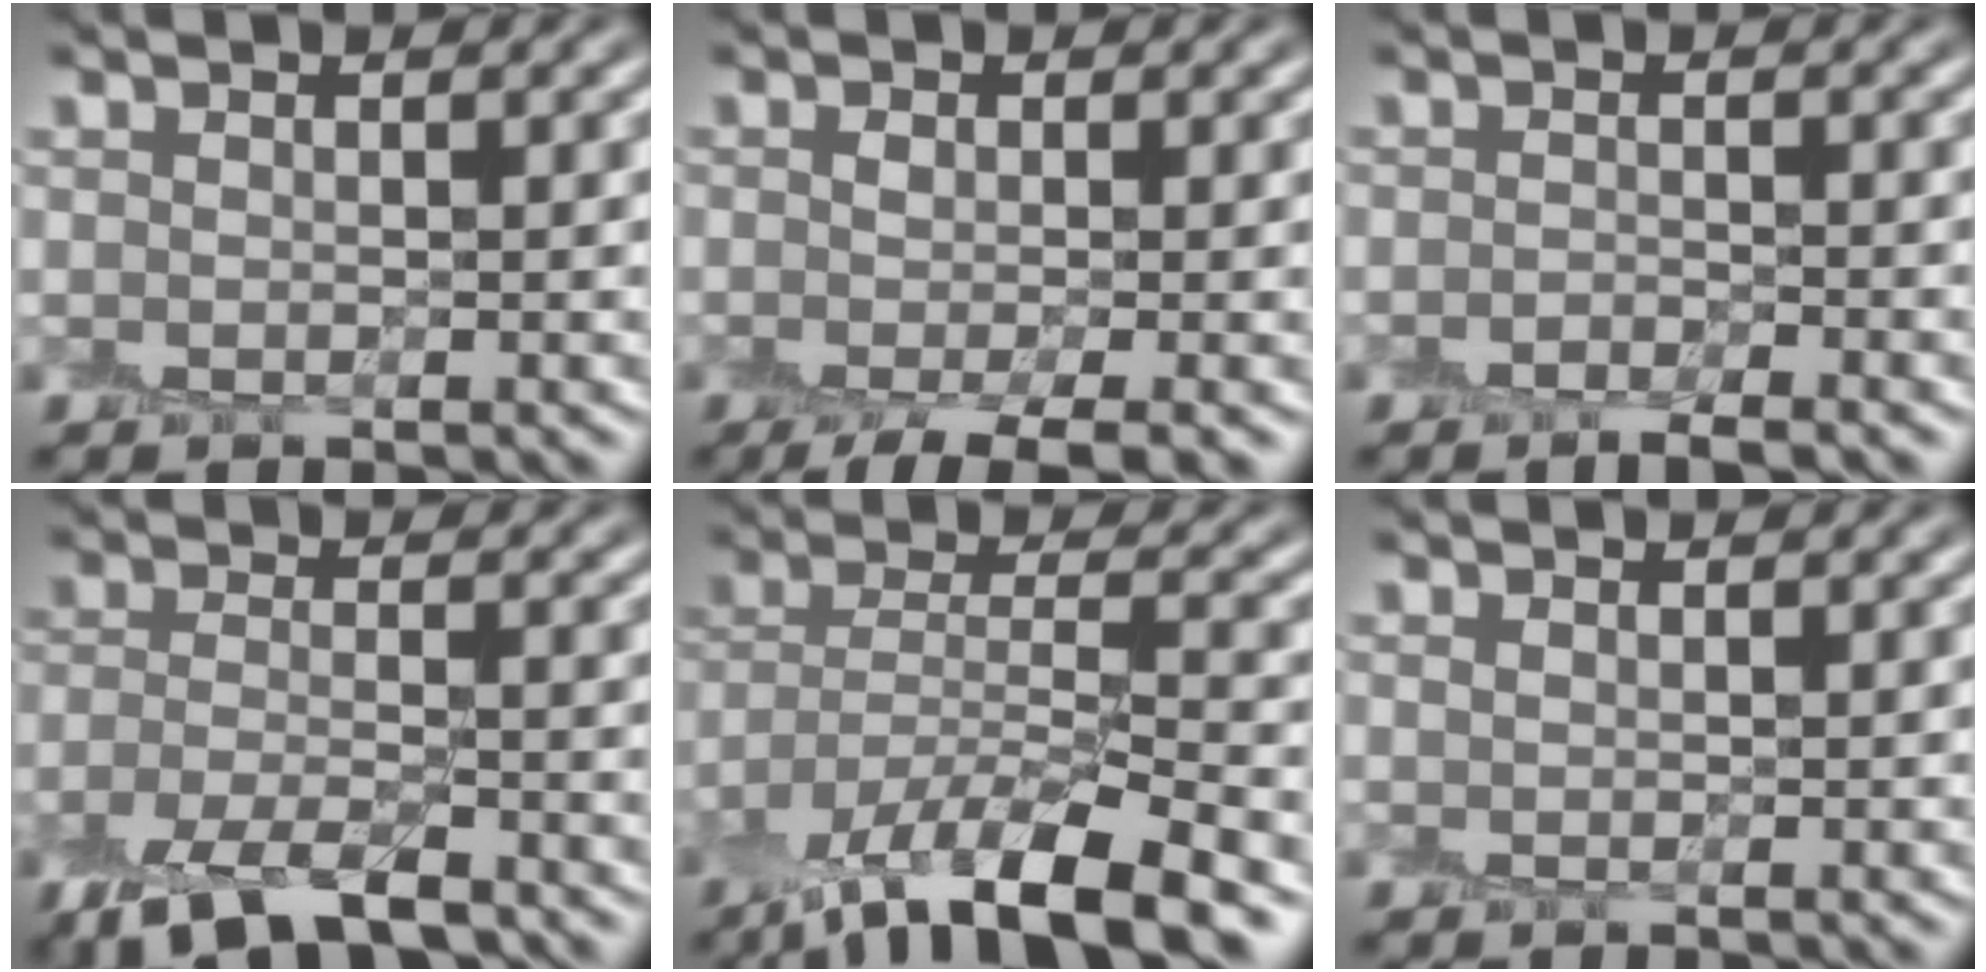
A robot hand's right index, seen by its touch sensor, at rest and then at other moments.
{"total": 4.1, "force": [-2.1, 1.1, 3.3], "torque": [-0.056, -0.005, -0.044]}
{"total": 1.9, "force": [-1.6, 0.3, 1.0], "torque": [-0.017, -0.005, -0.031]}
{"total": 6.4, "force": [-4.5, 2.4, 3.9], "torque": [-0.081, -0.013, -0.089]}
{"total": 10.5, "force": [-7.2, 3.0, 7.1], "torque": [-0.122, -0.005, -0.137]}
{"total": 0.5, "force": [0.4, 0.3, 0.3], "torque": [-0.005, 0.000, 0.008]}